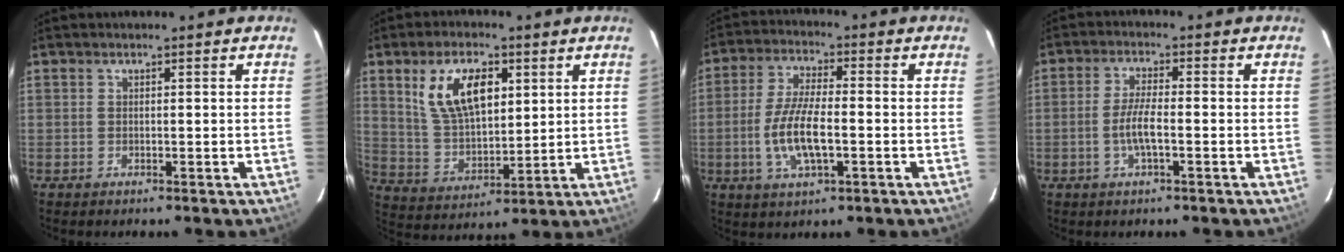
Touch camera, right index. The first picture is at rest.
{"total": 12.6, "force": [5.0, 6.3, 9.7], "torque": [-0.183, 0.012, 0.104]}
{"total": 9.9, "force": [-2.4, 3.2, 9.0], "torque": [-0.184, -0.004, -0.045]}
{"total": 4.8, "force": [-1.5, 0.8, 4.5], "torque": [-0.091, -0.001, -0.028]}